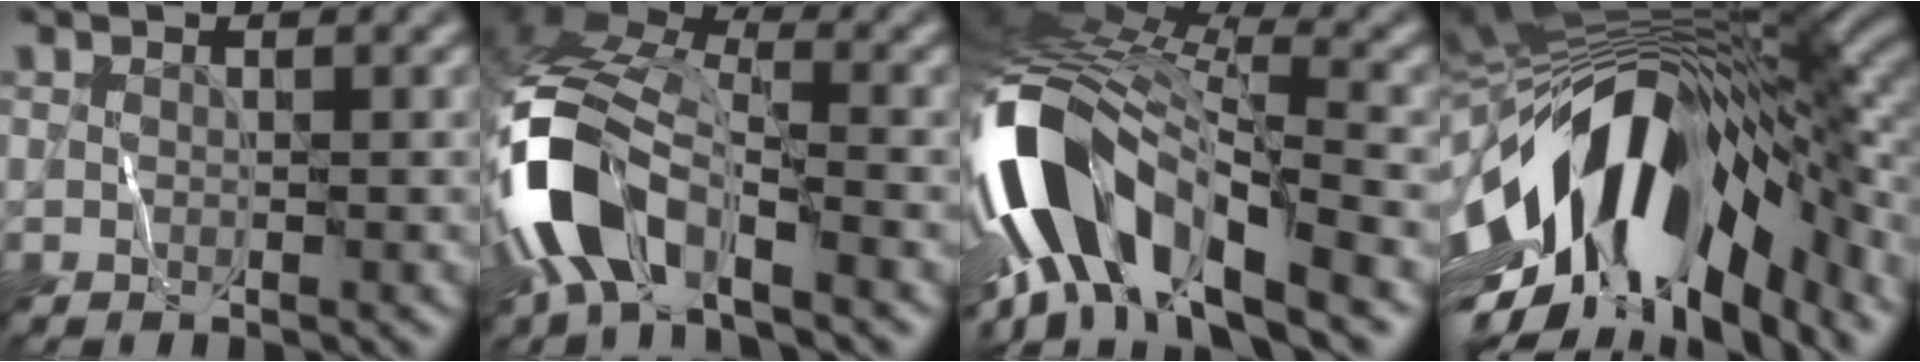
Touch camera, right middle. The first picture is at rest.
{"total": 12.0, "force": [-5.1, 6.0, 9.1], "torque": [-0.193, -0.005, -0.099]}
{"total": 14.8, "force": [-5.6, 6.5, 12.1], "torque": [-0.245, 0.013, -0.101]}
{"total": 15.5, "force": [-5.3, 7.3, 12.7], "torque": [-0.213, 0.004, -0.081]}